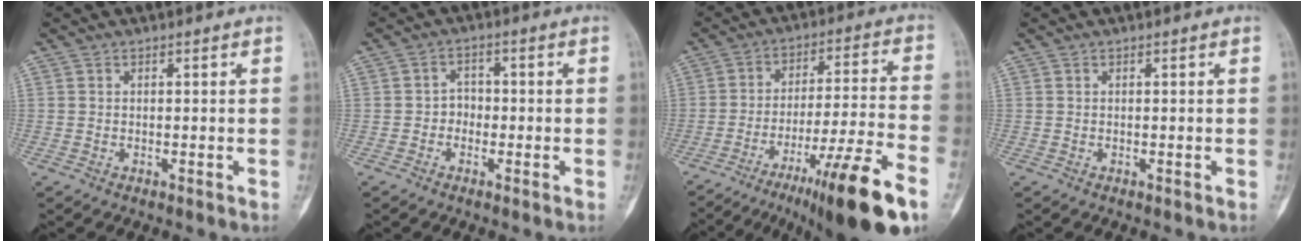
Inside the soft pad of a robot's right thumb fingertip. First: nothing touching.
{"total": 2.9, "force": [-0.9, 2.5, 1.1], "torque": [0.006, 0.013, -0.023]}
{"total": 19.5, "force": [-11.5, 1.6, 15.7], "torque": [-0.238, 0.045, -0.178]}
{"total": 0.0}